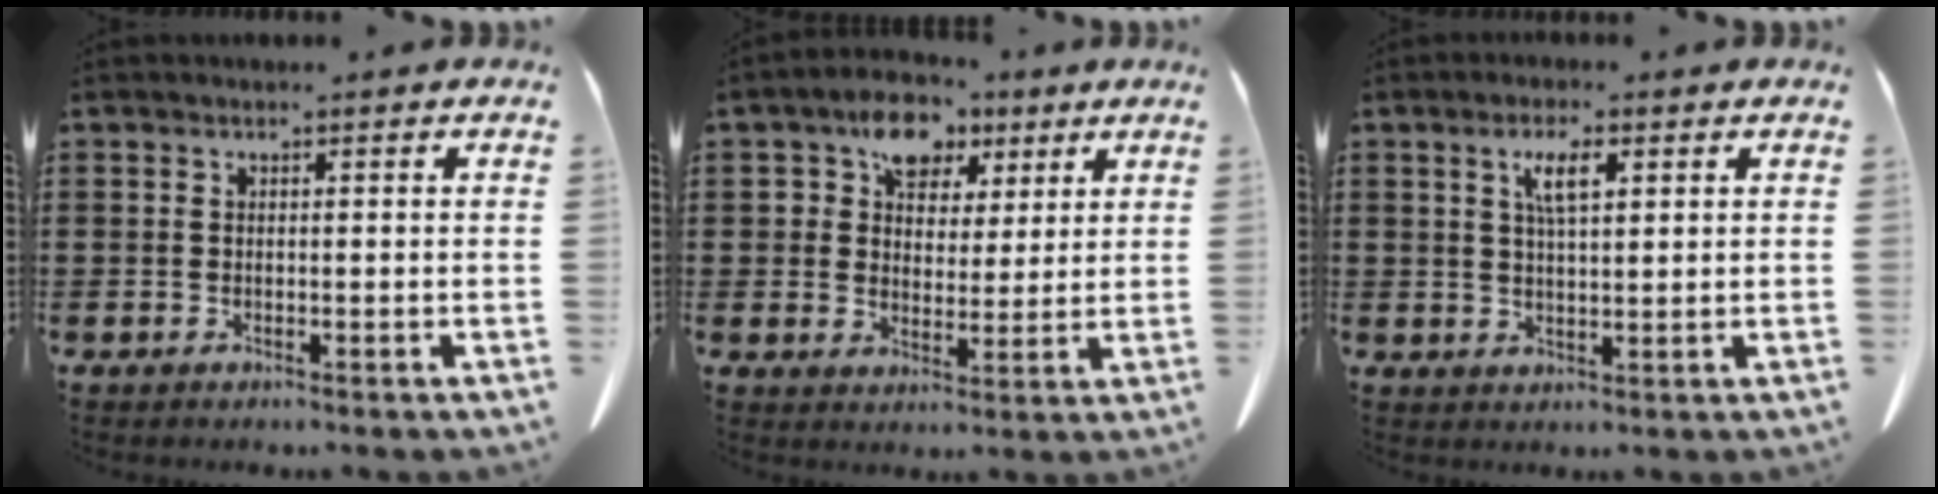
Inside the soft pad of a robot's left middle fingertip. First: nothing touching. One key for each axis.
{"total": 7.6, "fx": 4.4, "fy": 5.3, "fz": 3.2, "tx": -0.065, "ty": 0.008, "tz": 0.076}
{"total": 4.5, "fx": 1.9, "fy": 1.3, "fz": 3.8, "tx": -0.073, "ty": 0.005, "tz": 0.028}